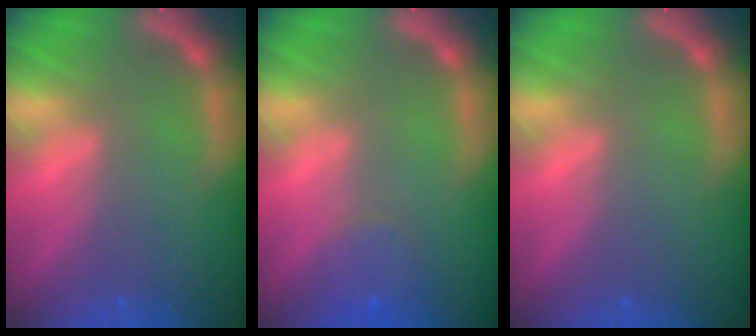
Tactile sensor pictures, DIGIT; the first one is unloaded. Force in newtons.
{"total": 2.4}
{"total": 0.0}